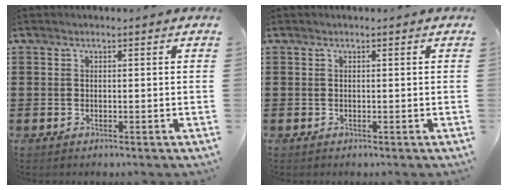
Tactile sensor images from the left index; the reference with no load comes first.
{"total": 0.0}